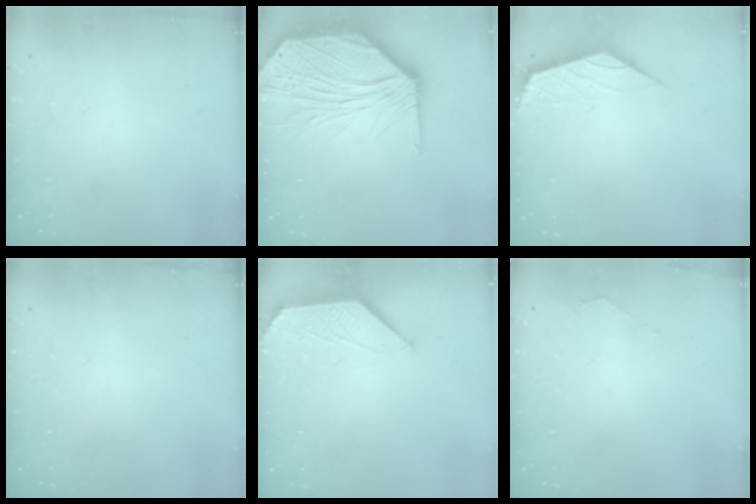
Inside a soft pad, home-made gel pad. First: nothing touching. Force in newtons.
{"total": 18.9, "press": 18.6, "slide": 3.0}
{"total": 2.3, "press": 2.2, "slide": 0.6}
{"total": 0.0}
{"total": 1.3, "press": 1.2, "slide": 0.3}
{"total": 1.0, "press": 1.0, "slide": 0.2}